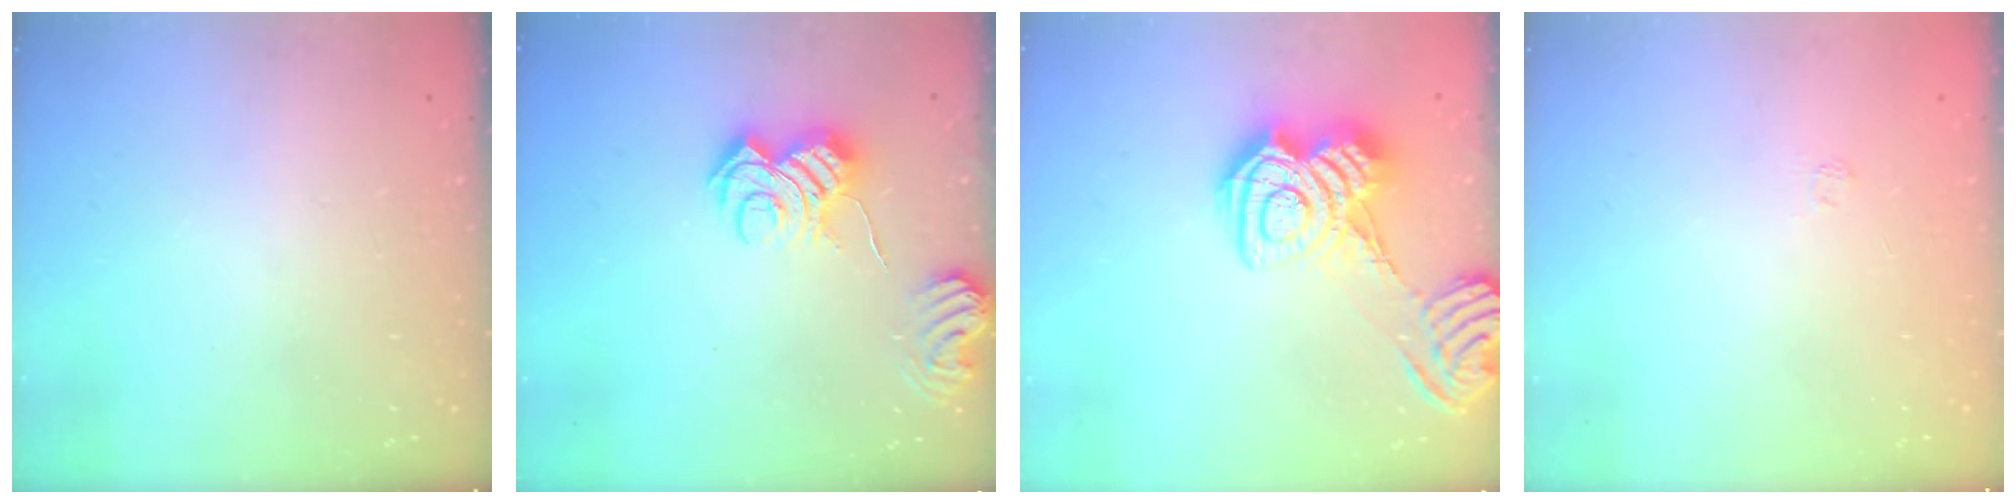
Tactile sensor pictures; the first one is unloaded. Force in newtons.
{"total": 8.5, "press": 8.5, "slide": 0.9}
{"total": 12.8, "press": 12.8, "slide": 0.8}
{"total": 1.8, "press": 1.4, "slide": 1.1}